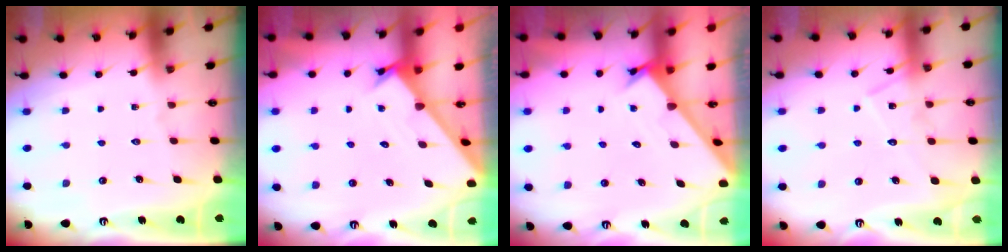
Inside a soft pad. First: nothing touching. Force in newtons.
{"total": 1.7, "press": 1.7, "slide": 0.1}
{"total": 1.6, "press": 1.6, "slide": 0.1}
{"total": 11.5, "press": 11.5, "slide": 0.8}